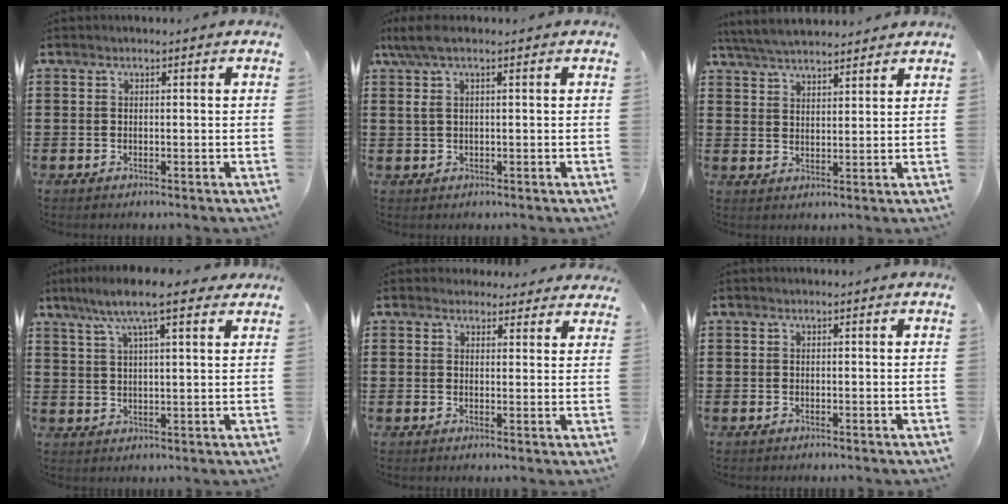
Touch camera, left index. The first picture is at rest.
{"total": 3.6, "force": [0.9, 0.8, 3.4], "torque": [-0.081, -0.004, 0.011]}
{"total": 4.7, "force": [4.6, 0.5, 1.2], "torque": [-0.038, -0.010, 0.084]}
{"total": 9.4, "force": [6.6, 2.1, 6.4], "torque": [-0.124, -0.013, 0.112]}
{"total": 2.7, "force": [2.5, 1.0, 0.4], "torque": [-0.007, -0.006, 0.046]}
{"total": 0.0}